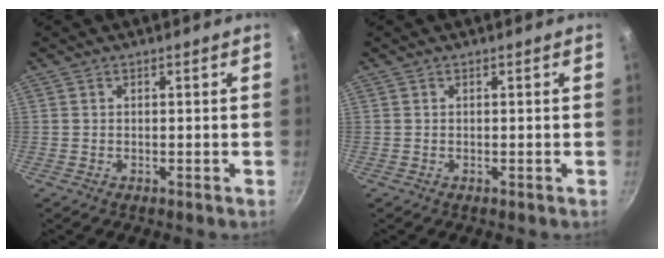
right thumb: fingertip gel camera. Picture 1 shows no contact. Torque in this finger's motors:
{"motor_torque": [-0.01, -0.01, 0.01, -0.01, 0.00]}